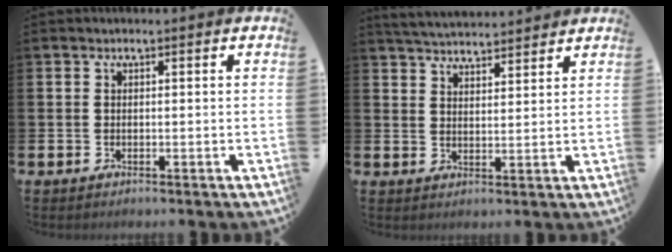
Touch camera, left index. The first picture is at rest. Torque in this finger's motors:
{"motor_torque": [-0.01, -0.40, 0.53, 0.16]}